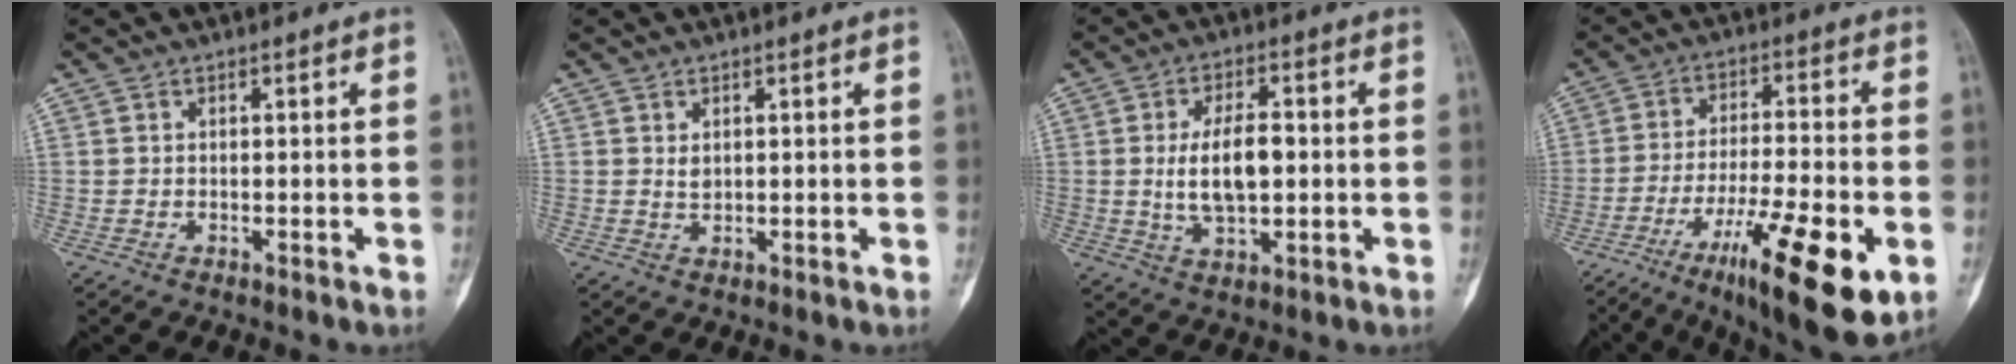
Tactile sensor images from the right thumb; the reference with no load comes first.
{"total": 1.5, "force": [0.6, 1.0, 1.0], "torque": [-0.014, -0.004, 0.015]}
{"total": 9.6, "force": [0.2, 4.8, 8.3], "torque": [-0.143, 0.002, 0.007]}
{"total": 18.9, "force": [-8.0, 4.5, 16.5], "torque": [-0.260, 0.014, -0.123]}